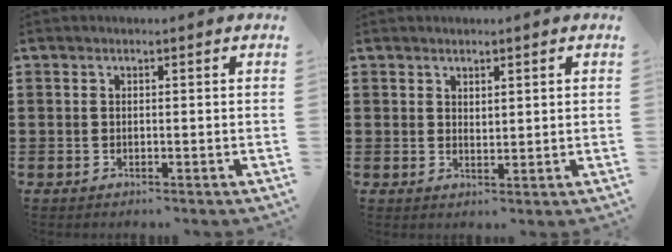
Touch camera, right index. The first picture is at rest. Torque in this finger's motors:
{"motor_torque": [-0.26, 0.31, 0.08, -0.01]}